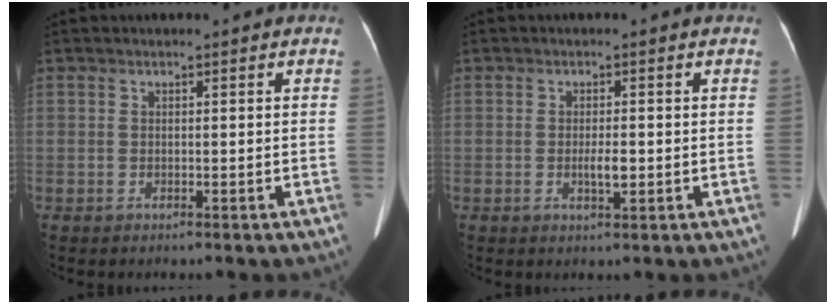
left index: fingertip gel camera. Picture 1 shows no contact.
{"total": 2.2, "force": [-0.4, 0.5, 2.1], "torque": [-0.041, -0.002, -0.004]}